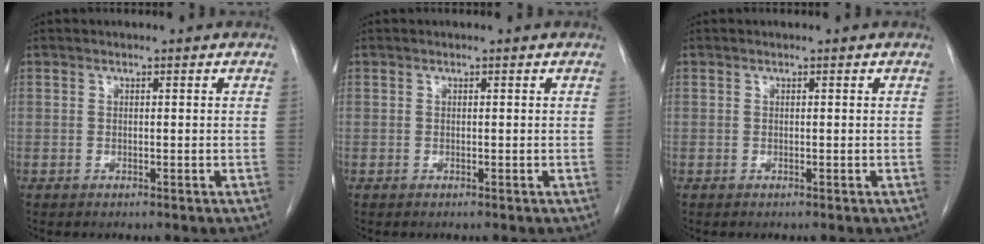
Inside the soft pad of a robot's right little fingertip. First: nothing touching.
{"total": 0.0}
{"total": 0.0}